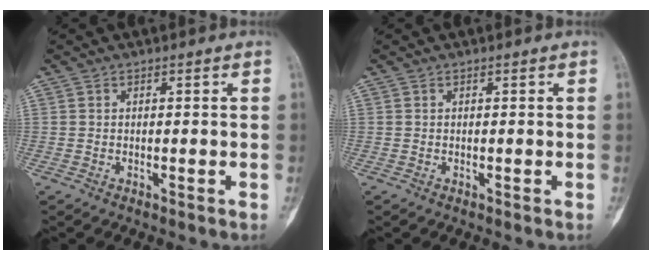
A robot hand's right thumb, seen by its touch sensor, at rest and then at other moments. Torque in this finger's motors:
{"motor_torque": [0.10, -0.10, 0.07, -0.07, 0.01]}